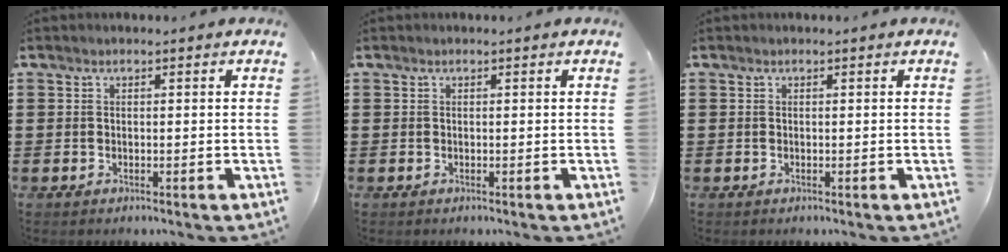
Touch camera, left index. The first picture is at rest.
{"total": 0.0}
{"total": 0.0}